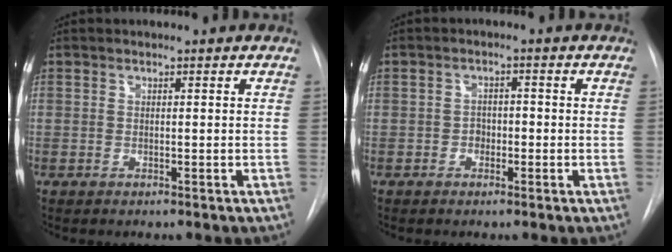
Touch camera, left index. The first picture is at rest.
{"total": 2.1, "force": [-1.5, 1.2, 0.8], "torque": [-0.005, 0.002, -0.024]}